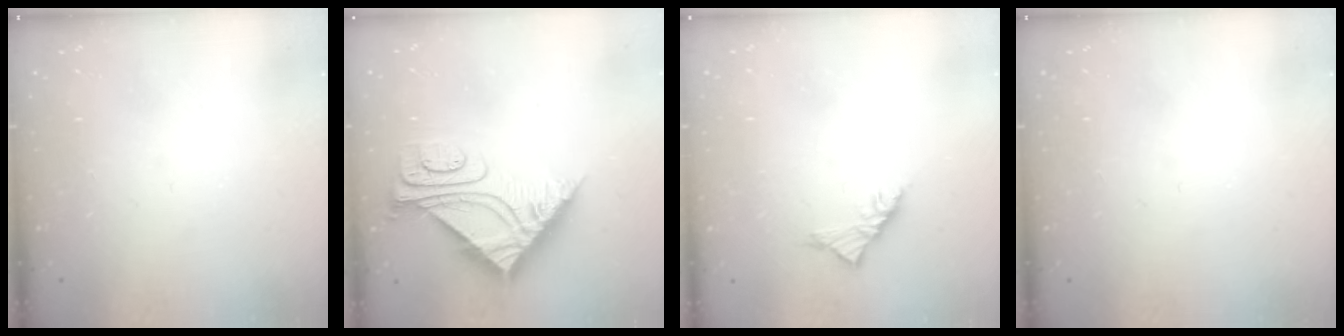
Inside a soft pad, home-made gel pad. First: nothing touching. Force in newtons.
{"total": 8.9, "press": 8.8, "slide": 0.7}
{"total": 3.5, "press": 3.4, "slide": 1.0}
{"total": 0.0}